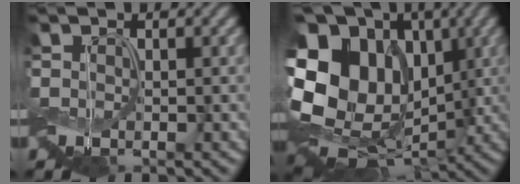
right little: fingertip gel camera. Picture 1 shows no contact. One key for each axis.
{"total": 15.4, "fx": 0.7, "fy": 11.8, "fz": 9.9, "tx": -0.183, "ty": 0.009, "tz": 0.021}